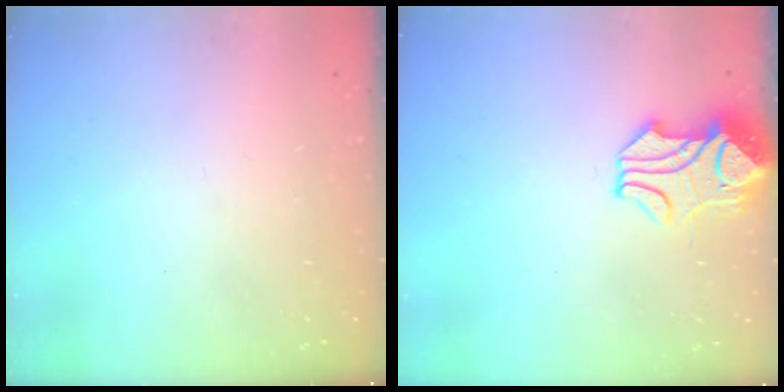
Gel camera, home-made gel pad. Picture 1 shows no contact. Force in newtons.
{"total": 5.2, "press": 5.1, "slide": 1.0}